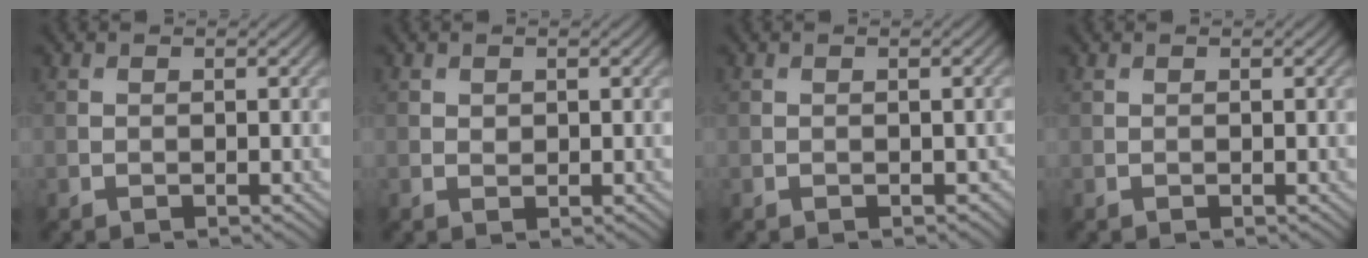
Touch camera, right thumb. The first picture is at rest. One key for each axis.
{"total": 0.6, "fx": 0.3, "fy": 0.5, "fz": 0.2, "tx": -0.004, "ty": -0.005, "tz": 0.008}
{"total": 0.8, "fx": -0.2, "fy": 0.5, "fz": 0.5, "tx": -0.007, "ty": -0.007, "tz": -0.001}
{"total": 0.0}